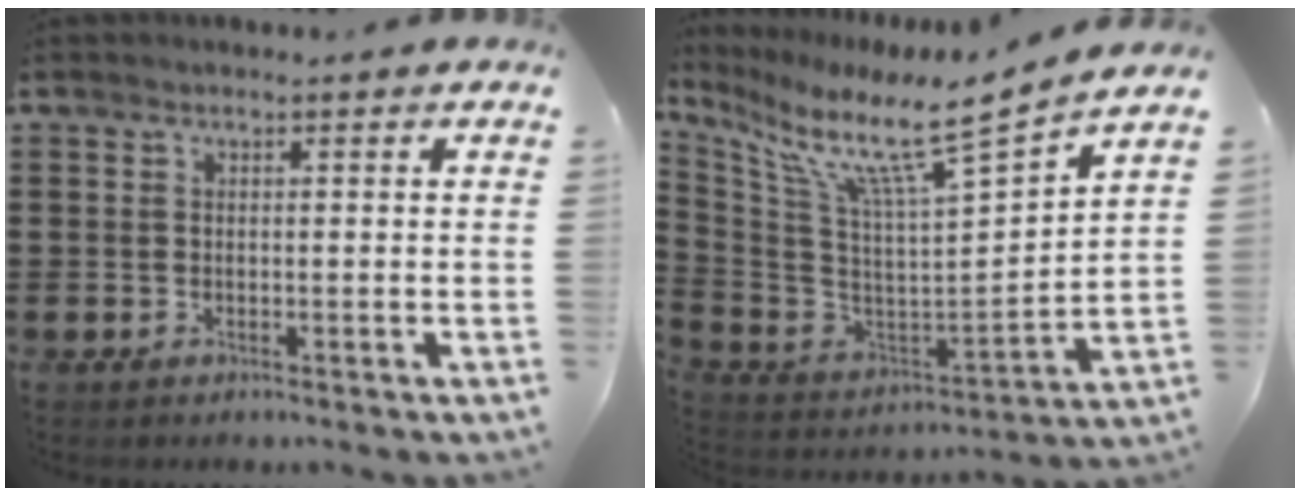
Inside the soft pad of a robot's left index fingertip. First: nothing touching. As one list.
[{"total": 10.3, "force": [7.7, 0.5, 6.8], "torque": [-0.155, -0.065, 0.116]}]